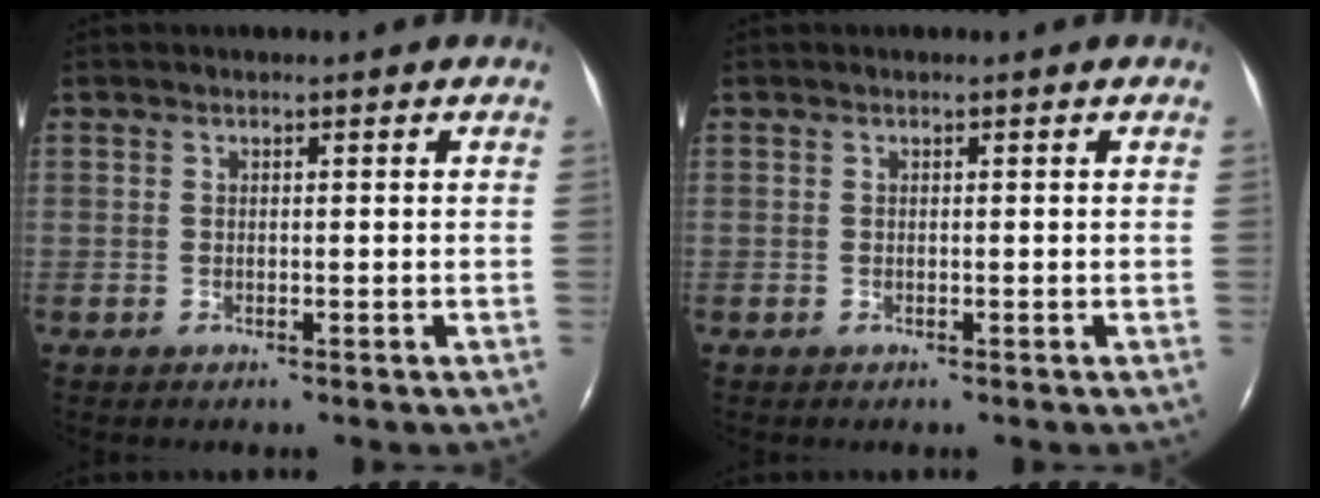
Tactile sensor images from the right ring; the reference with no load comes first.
{"total": 0.0}